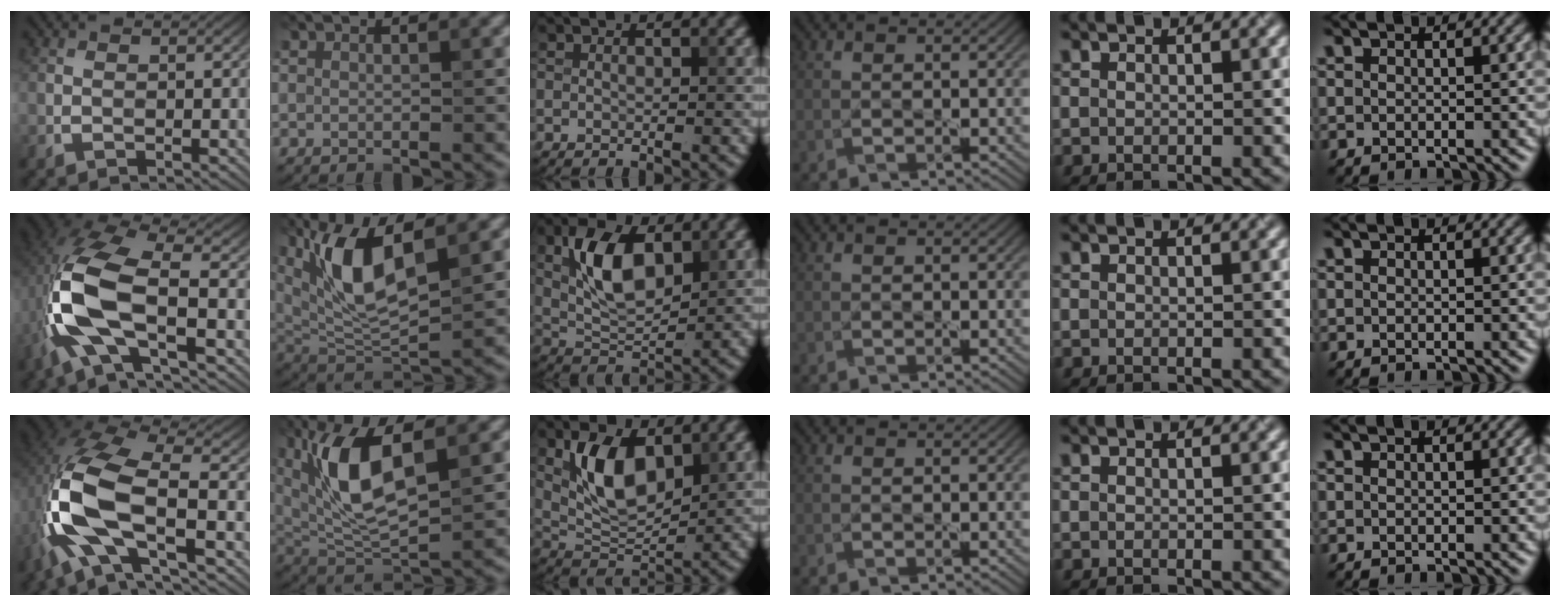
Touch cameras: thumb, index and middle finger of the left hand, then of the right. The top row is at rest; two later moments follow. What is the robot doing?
{"motion": "lift_and_place", "object": "knife"}